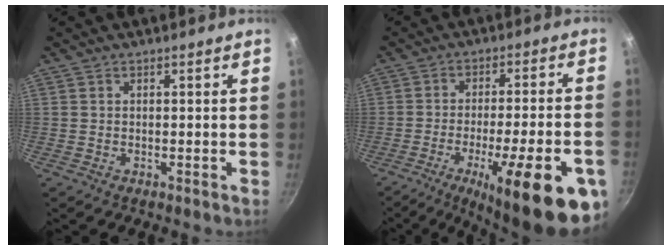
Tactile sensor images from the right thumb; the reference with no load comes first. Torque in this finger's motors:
{"motor_torque": [0.44, 1.00, 1.80, -0.97, 0.19]}